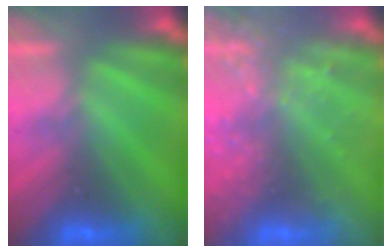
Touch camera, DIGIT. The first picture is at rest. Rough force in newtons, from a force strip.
{"total": 6.0}